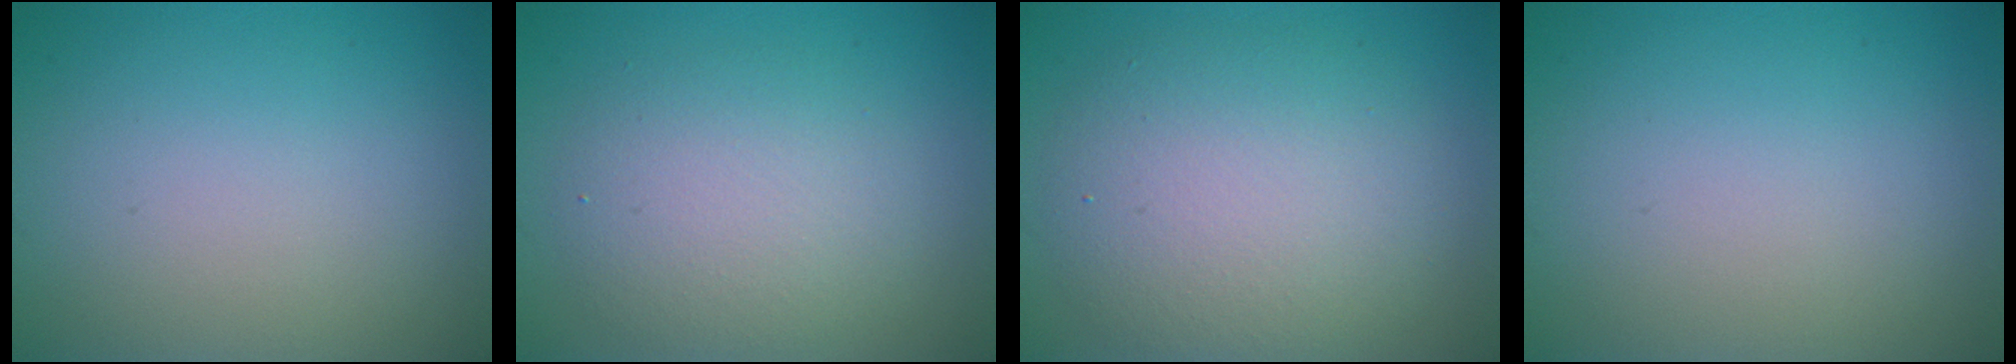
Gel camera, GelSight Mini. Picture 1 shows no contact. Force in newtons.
{"total": 4.0, "press": 4.0, "slide": 0.2}
{"total": 7.0, "press": 7.0, "slide": 0.4}
{"total": 0.0}